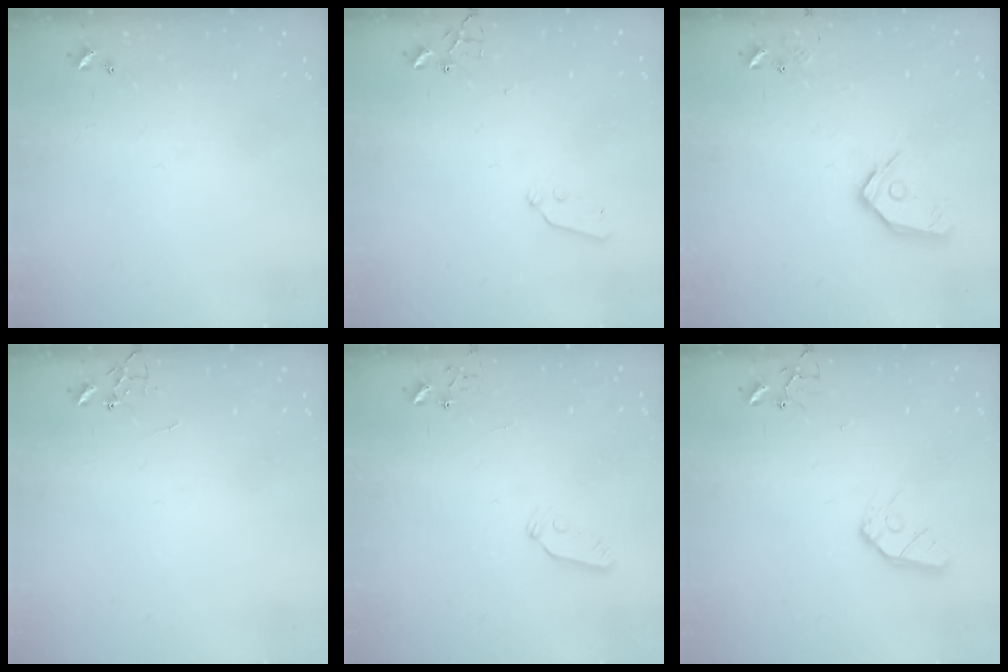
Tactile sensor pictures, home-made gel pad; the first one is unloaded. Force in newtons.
{"total": 3.3, "press": 3.3, "slide": 0.4}
{"total": 12.1, "press": 12.0, "slide": 1.5}
{"total": 0.0}
{"total": 3.8, "press": 3.7, "slide": 0.5}
{"total": 9.2, "press": 9.2, "slide": 0.8}